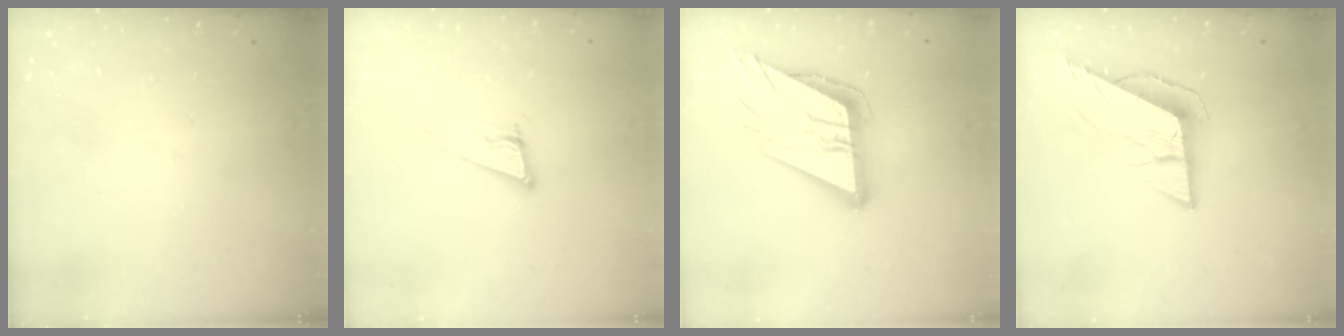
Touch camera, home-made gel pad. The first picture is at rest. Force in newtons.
{"total": 11.3, "press": 10.9, "slide": 3.3}
{"total": 17.6, "press": 17.5, "slide": 2.0}
{"total": 8.7, "press": 8.7, "slide": 0.3}